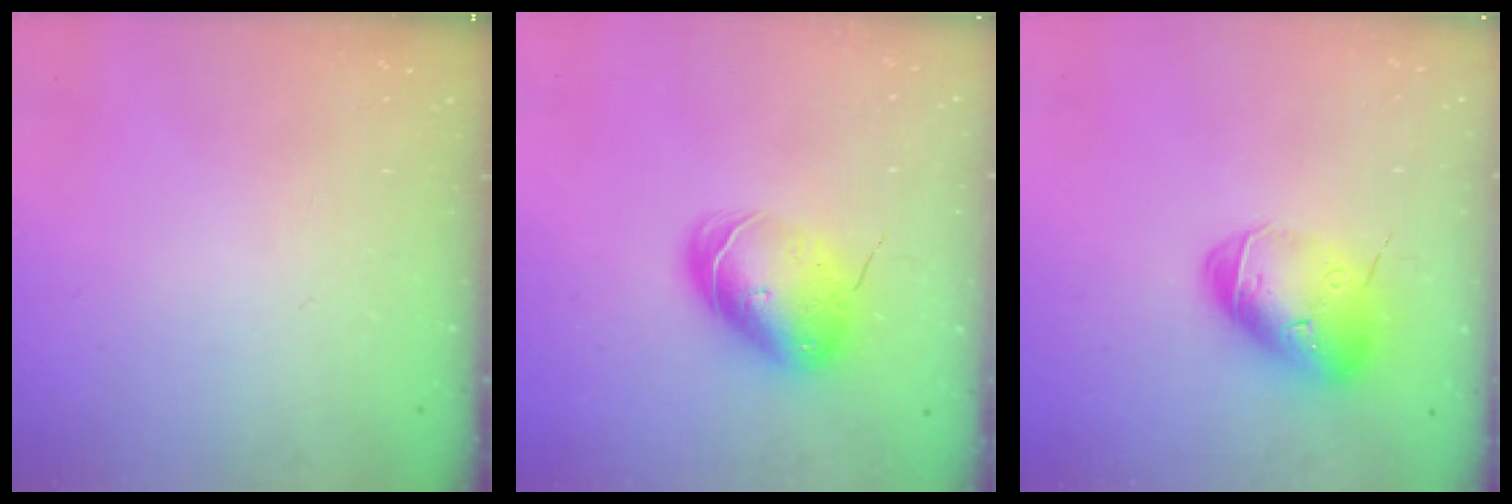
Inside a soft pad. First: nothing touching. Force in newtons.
{"total": 8.1, "press": 8.0, "slide": 1.5}
{"total": 16.3, "press": 16.2, "slide": 2.4}